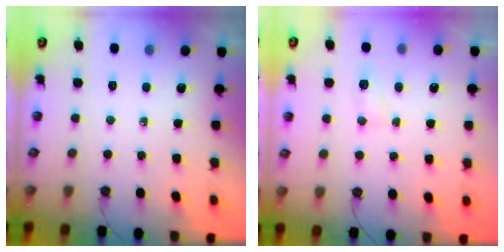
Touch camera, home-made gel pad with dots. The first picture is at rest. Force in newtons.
{"total": 4.7, "press": 4.6, "slide": 0.5}